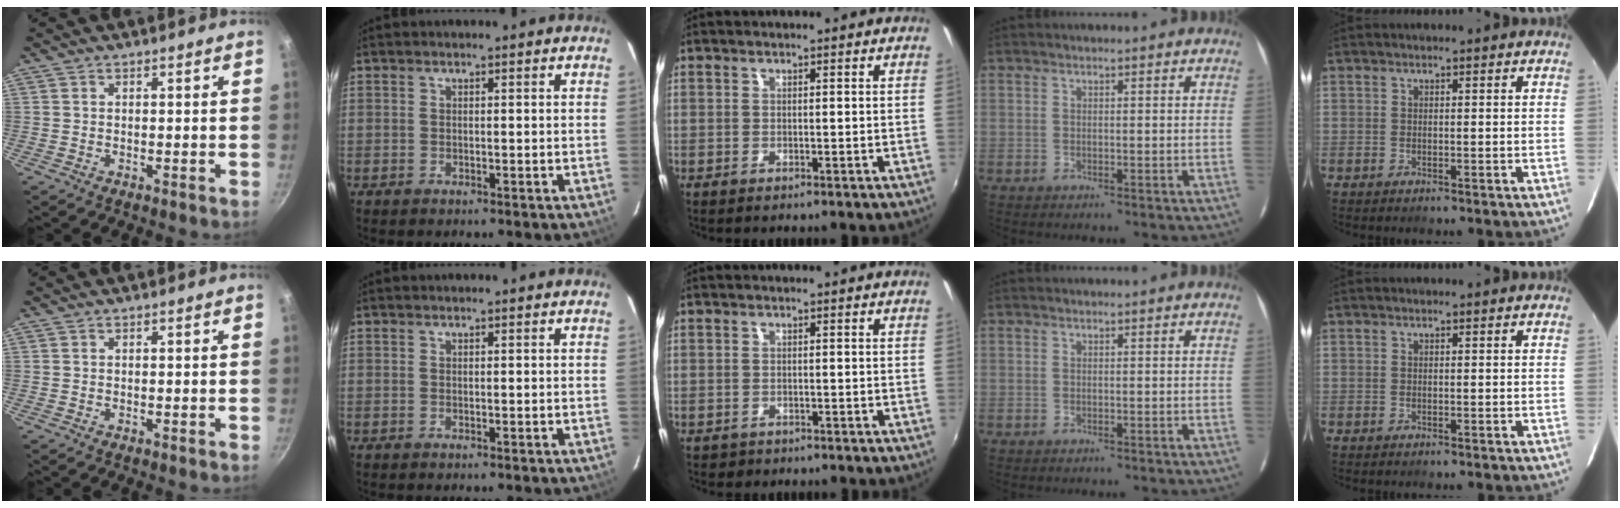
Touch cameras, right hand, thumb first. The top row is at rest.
{"middle": {"total": 1.3, "force": [-0.8, 1.0, 0.2], "torque": [-0.008, -0.004, -0.010]}}